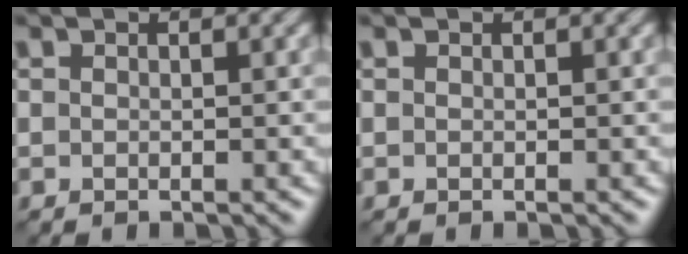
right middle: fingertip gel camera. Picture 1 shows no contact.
{"total": 0.0}